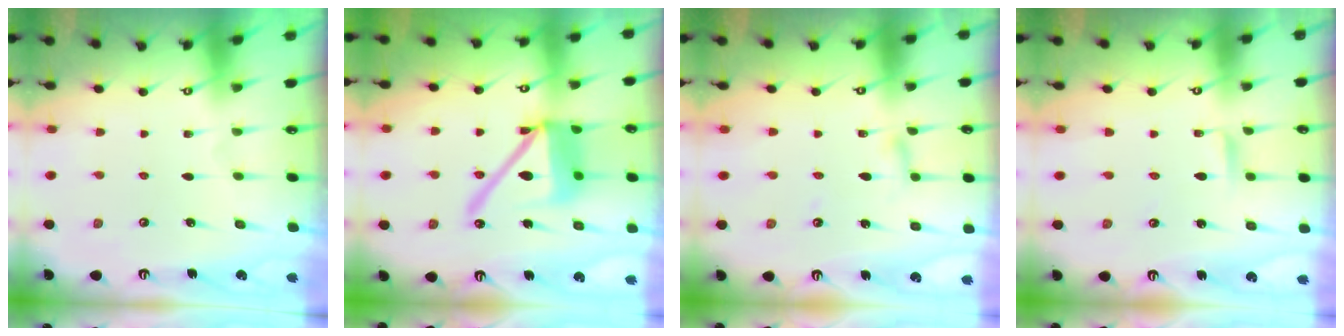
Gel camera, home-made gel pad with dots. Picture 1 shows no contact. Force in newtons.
{"total": 15.8, "press": 15.7, "slide": 2.2}
{"total": 2.4, "press": 2.4, "slide": 0.2}
{"total": 2.6, "press": 2.5, "slide": 0.3}